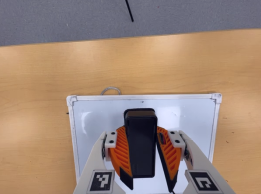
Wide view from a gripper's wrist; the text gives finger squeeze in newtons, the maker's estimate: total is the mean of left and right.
{"total": 12.2, "left": 10.9, "right": 13.5}